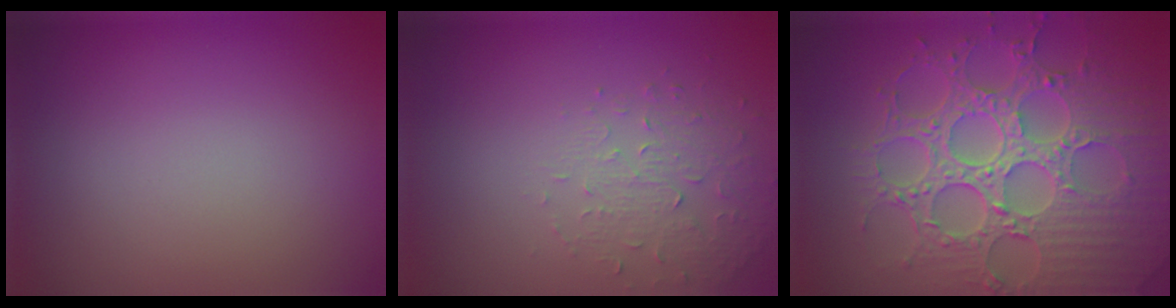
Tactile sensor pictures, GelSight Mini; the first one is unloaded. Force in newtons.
{"total": 1.6, "press": 1.1, "slide": 1.2}
{"total": 8.8, "press": 6.5, "slide": 5.8}